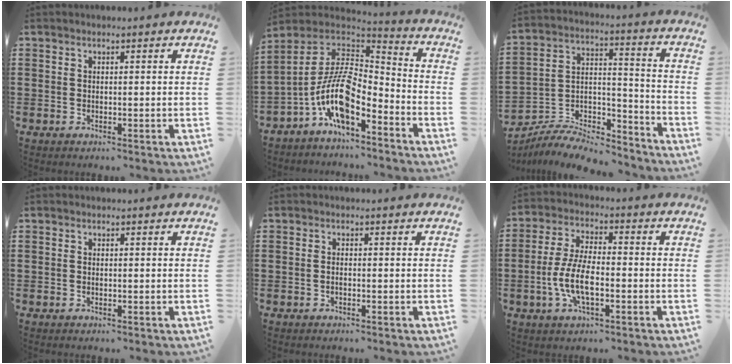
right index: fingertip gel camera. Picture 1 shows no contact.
{"total": 12.5, "force": [-5.6, 5.0, 10.0], "torque": [-0.227, -0.006, -0.119]}
{"total": 7.7, "force": [-7.3, 1.8, 1.7], "torque": [-0.027, 0.015, -0.144]}
{"total": 0.0}
{"total": 0.8, "force": [-0.3, 0.3, 0.7], "torque": [-0.014, -0.004, -0.004]}
{"total": 8.1, "force": [-2.2, 3.2, 7.1], "torque": [-0.166, -0.009, -0.048]}